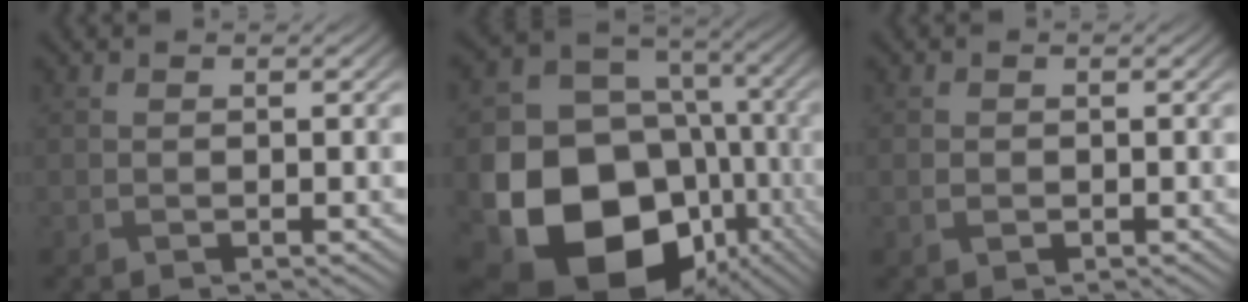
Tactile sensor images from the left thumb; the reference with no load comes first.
{"total": 18.9, "force": [-6.3, 14.5, 10.3], "torque": [-0.206, -0.048, -0.098]}
{"total": 1.1, "force": [-0.2, 0.9, 0.6], "torque": [-0.012, -0.006, -0.004]}